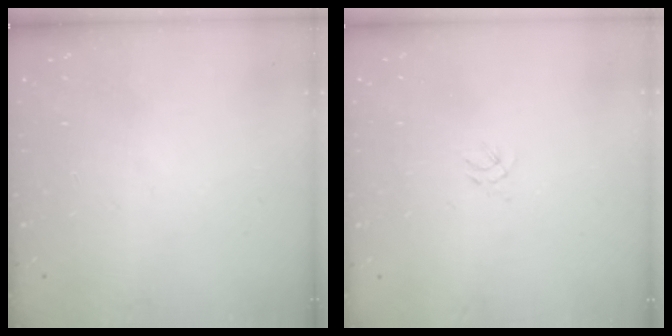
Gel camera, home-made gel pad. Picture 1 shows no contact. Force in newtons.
{"total": 2.2, "press": 2.2, "slide": 0.5}